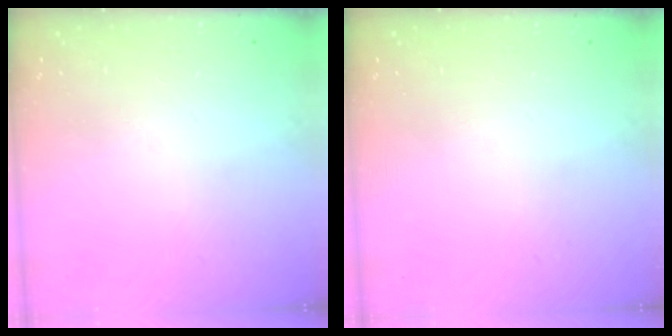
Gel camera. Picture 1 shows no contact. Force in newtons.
{"total": 0.0}